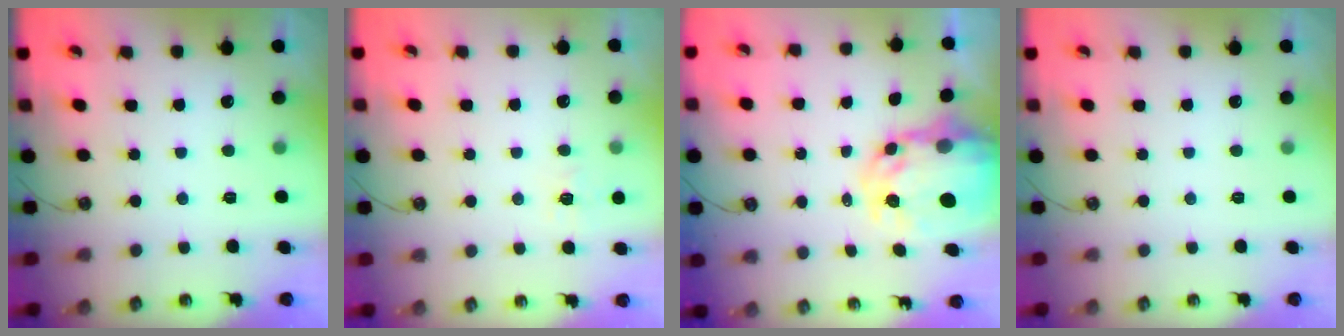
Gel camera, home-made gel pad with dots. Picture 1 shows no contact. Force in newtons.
{"total": 6.2, "press": 6.2, "slide": 0.5}
{"total": 9.5, "press": 9.4, "slide": 0.9}
{"total": 0.0}